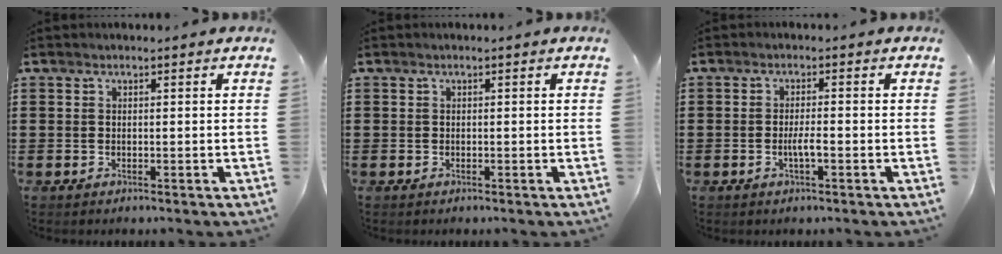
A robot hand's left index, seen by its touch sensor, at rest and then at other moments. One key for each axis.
{"total": 0.0}
{"total": 2.7, "fx": -0.8, "fy": 0.6, "fz": 2.6, "tx": -0.053, "ty": 0.000, "tz": -0.016}